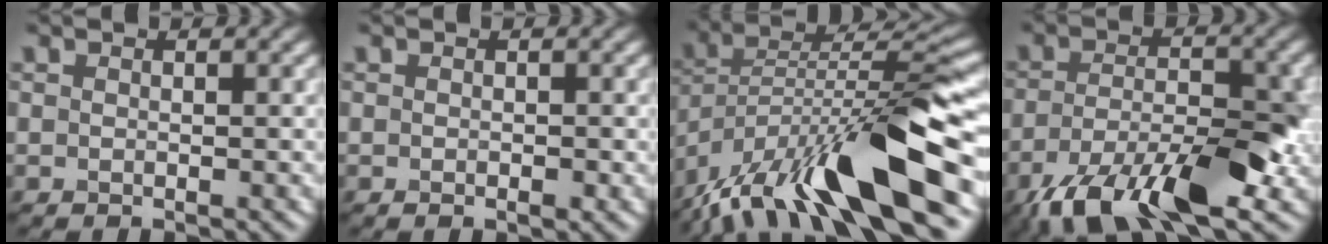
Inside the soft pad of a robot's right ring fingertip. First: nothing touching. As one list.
[{"total": 0.9, "force": [-0.3, 0.4, 0.7], "torque": [-0.009, -0.001, -0.003]}, {"total": 14.3, "force": [-8.9, 3.7, 10.5], "torque": [-0.169, 0.015, -0.165]}, {"total": 10.8, "force": [-6.2, 4.0, 7.9], "torque": [-0.149, -0.009, -0.110]}]